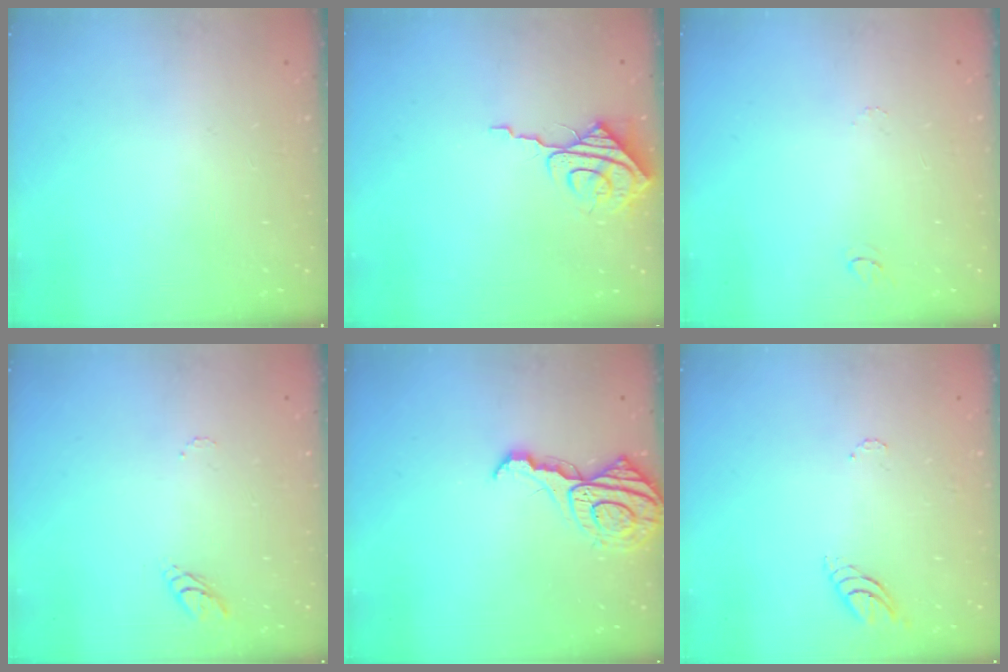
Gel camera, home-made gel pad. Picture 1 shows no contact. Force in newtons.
{"total": 8.8, "press": 8.8, "slide": 0.6}
{"total": 4.1, "press": 4.1, "slide": 0.3}
{"total": 6.6, "press": 6.6, "slide": 0.5}
{"total": 12.3, "press": 12.3, "slide": 0.8}
{"total": 4.9, "press": 4.9, "slide": 0.4}